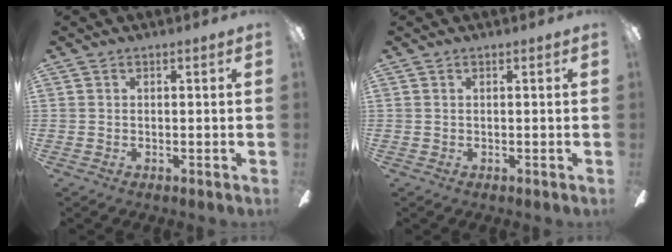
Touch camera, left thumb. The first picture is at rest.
{"total": 0.6, "force": [-0.4, 0.1, 0.4], "torque": [-0.007, 0.002, -0.009]}